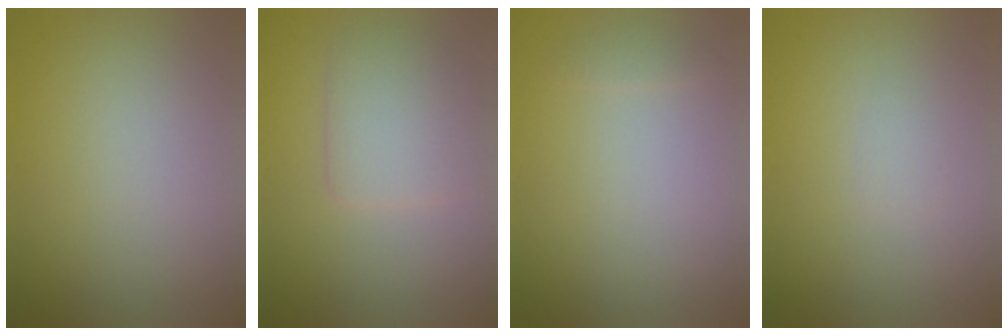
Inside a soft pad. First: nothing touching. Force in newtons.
{"total": 3.5, "press": 3.5, "slide": 0.2}
{"total": 0.7, "press": 0.7, "slide": 0.0}
{"total": 0.5, "press": 0.5, "slide": 0.1}